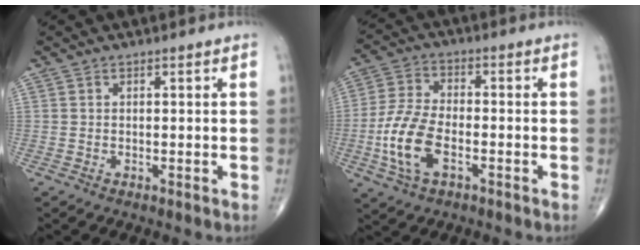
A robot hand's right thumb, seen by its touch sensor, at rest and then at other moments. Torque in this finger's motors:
{"motor_torque": [0.15, 0.48, 0.99, -0.27, 0.36]}